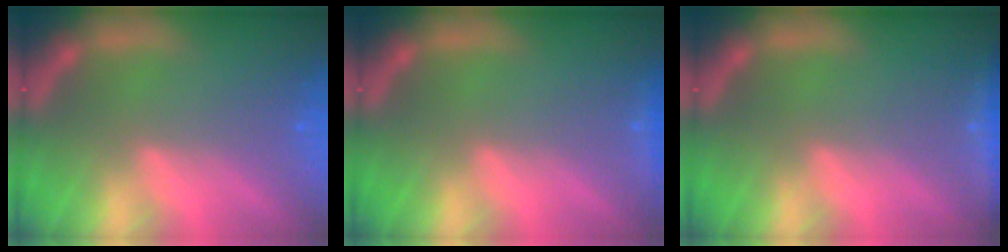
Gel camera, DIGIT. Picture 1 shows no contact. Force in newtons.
{"total": 0.9}
{"total": 2.4}